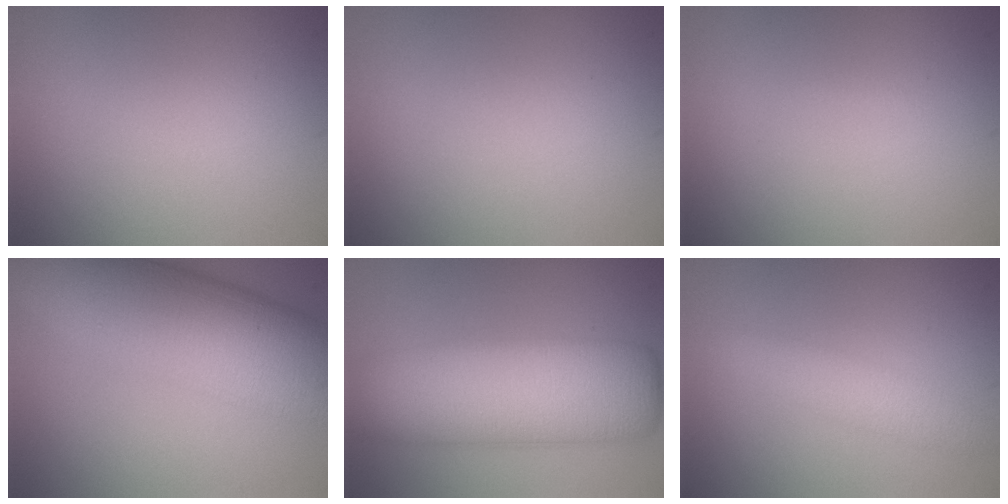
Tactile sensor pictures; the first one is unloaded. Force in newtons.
{"total": 0.0}
{"total": 0.0}
{"total": 12.1, "press": 12.1, "slide": 0.4}
{"total": 11.3, "press": 11.3, "slide": 0.3}
{"total": 2.9, "press": 2.9, "slide": 0.1}